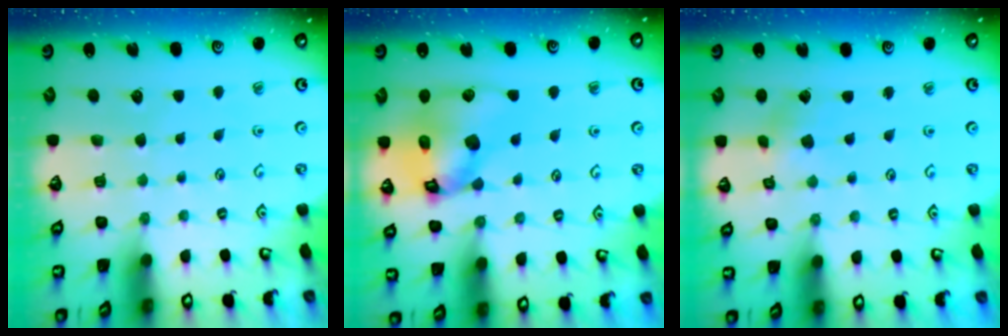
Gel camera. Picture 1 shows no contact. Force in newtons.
{"total": 16.0, "press": 15.8, "slide": 2.3}
{"total": 2.2, "press": 2.2, "slide": 0.2}